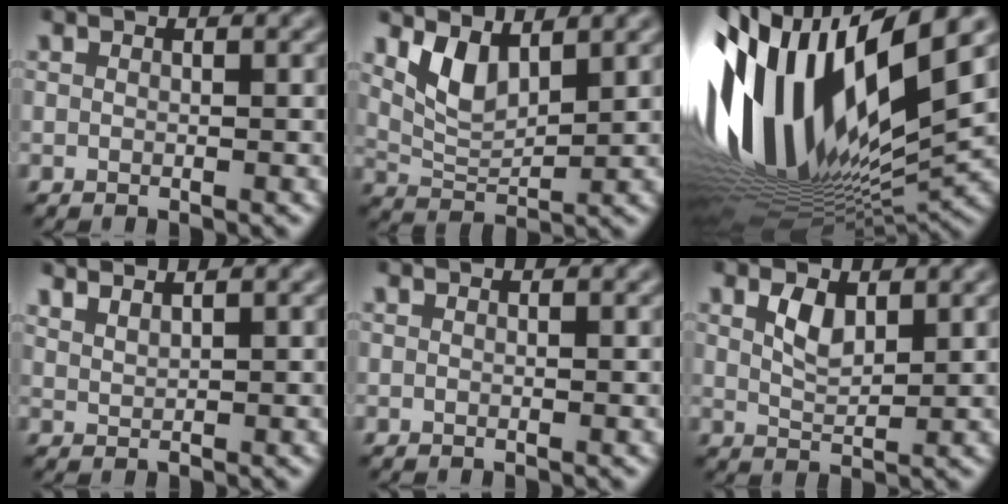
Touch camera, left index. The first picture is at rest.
{"total": 3.4, "force": [1.7, 1.5, 2.5], "torque": [-0.059, -0.009, 0.044]}
{"total": 17.0, "force": [1.8, 6.3, 15.7], "torque": [-0.295, -0.015, 0.042]}
{"total": 1.7, "force": [1.5, 0.3, 0.6], "torque": [0.000, 0.001, 0.025]}
{"total": 0.0}
{"total": 2.1, "force": [0.8, 1.1, 1.7], "torque": [-0.038, -0.001, 0.022]}